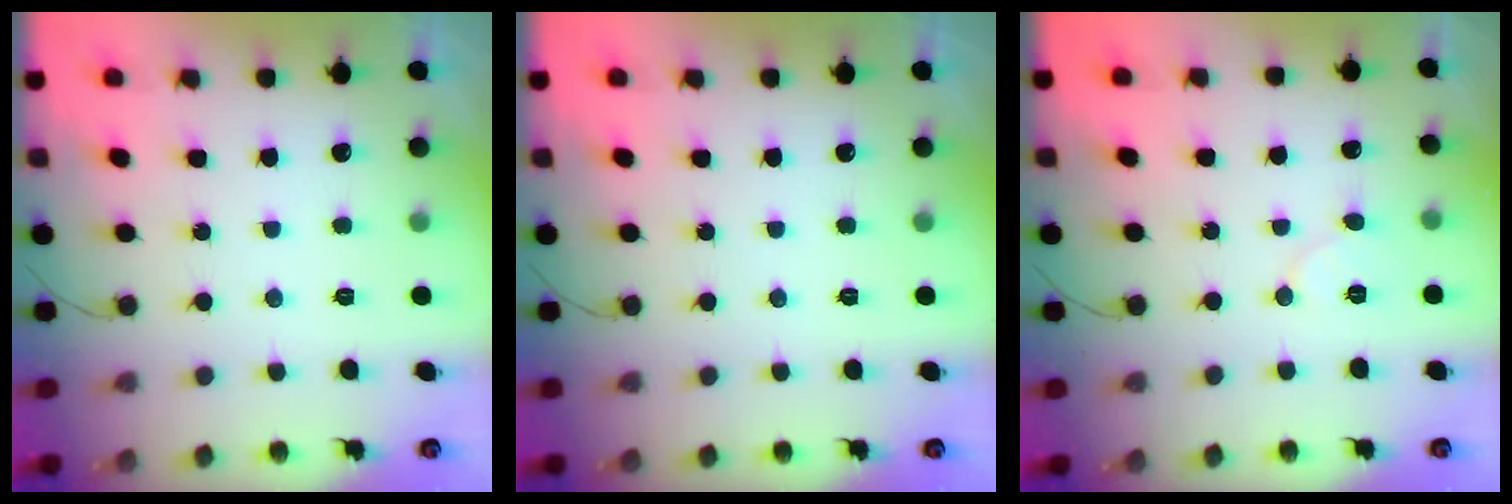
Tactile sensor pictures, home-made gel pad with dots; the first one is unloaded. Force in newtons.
{"total": 0.0}
{"total": 6.7, "press": 6.7, "slide": 0.6}